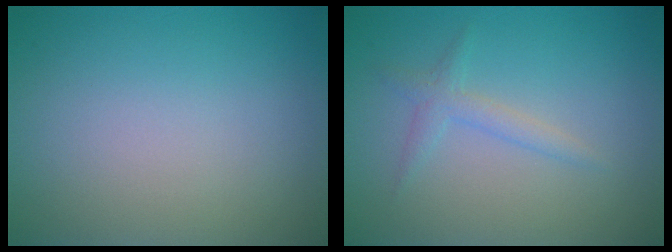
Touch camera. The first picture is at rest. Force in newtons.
{"total": 1.5, "press": 1.5, "slide": 0.1}